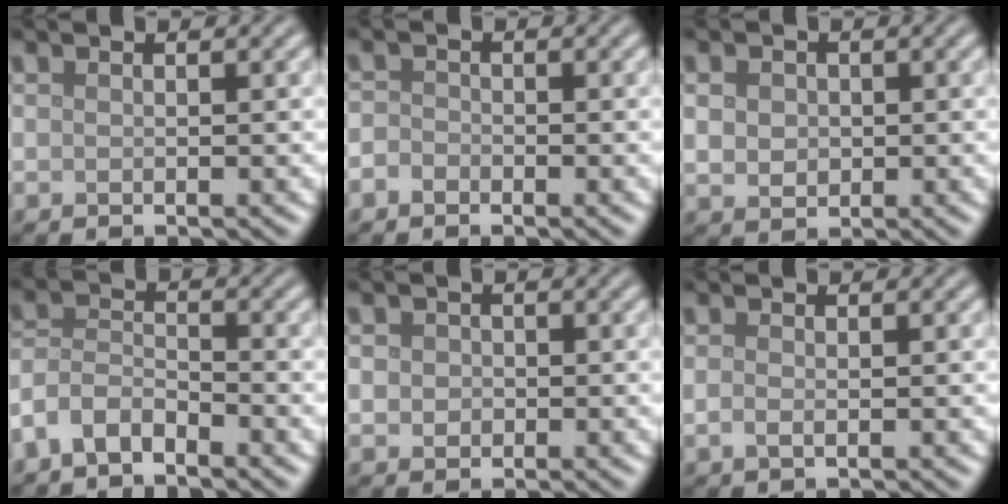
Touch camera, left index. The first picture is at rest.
{"total": 1.3, "force": [-0.7, 1.0, 0.4], "torque": [0.001, 0.001, -0.020]}
{"total": 2.6, "force": [0.3, 2.2, 1.4], "torque": [-0.031, 0.001, 0.008]}
{"total": 3.6, "force": [-2.6, 1.7, 1.8], "torque": [-0.037, 0.006, -0.063]}
{"total": 2.6, "force": [0.4, 2.2, 1.3], "torque": [-0.010, 0.016, -0.011]}
{"total": 1.1, "force": [-0.2, 0.7, 0.9], "torque": [-0.021, -0.003, -0.004]}